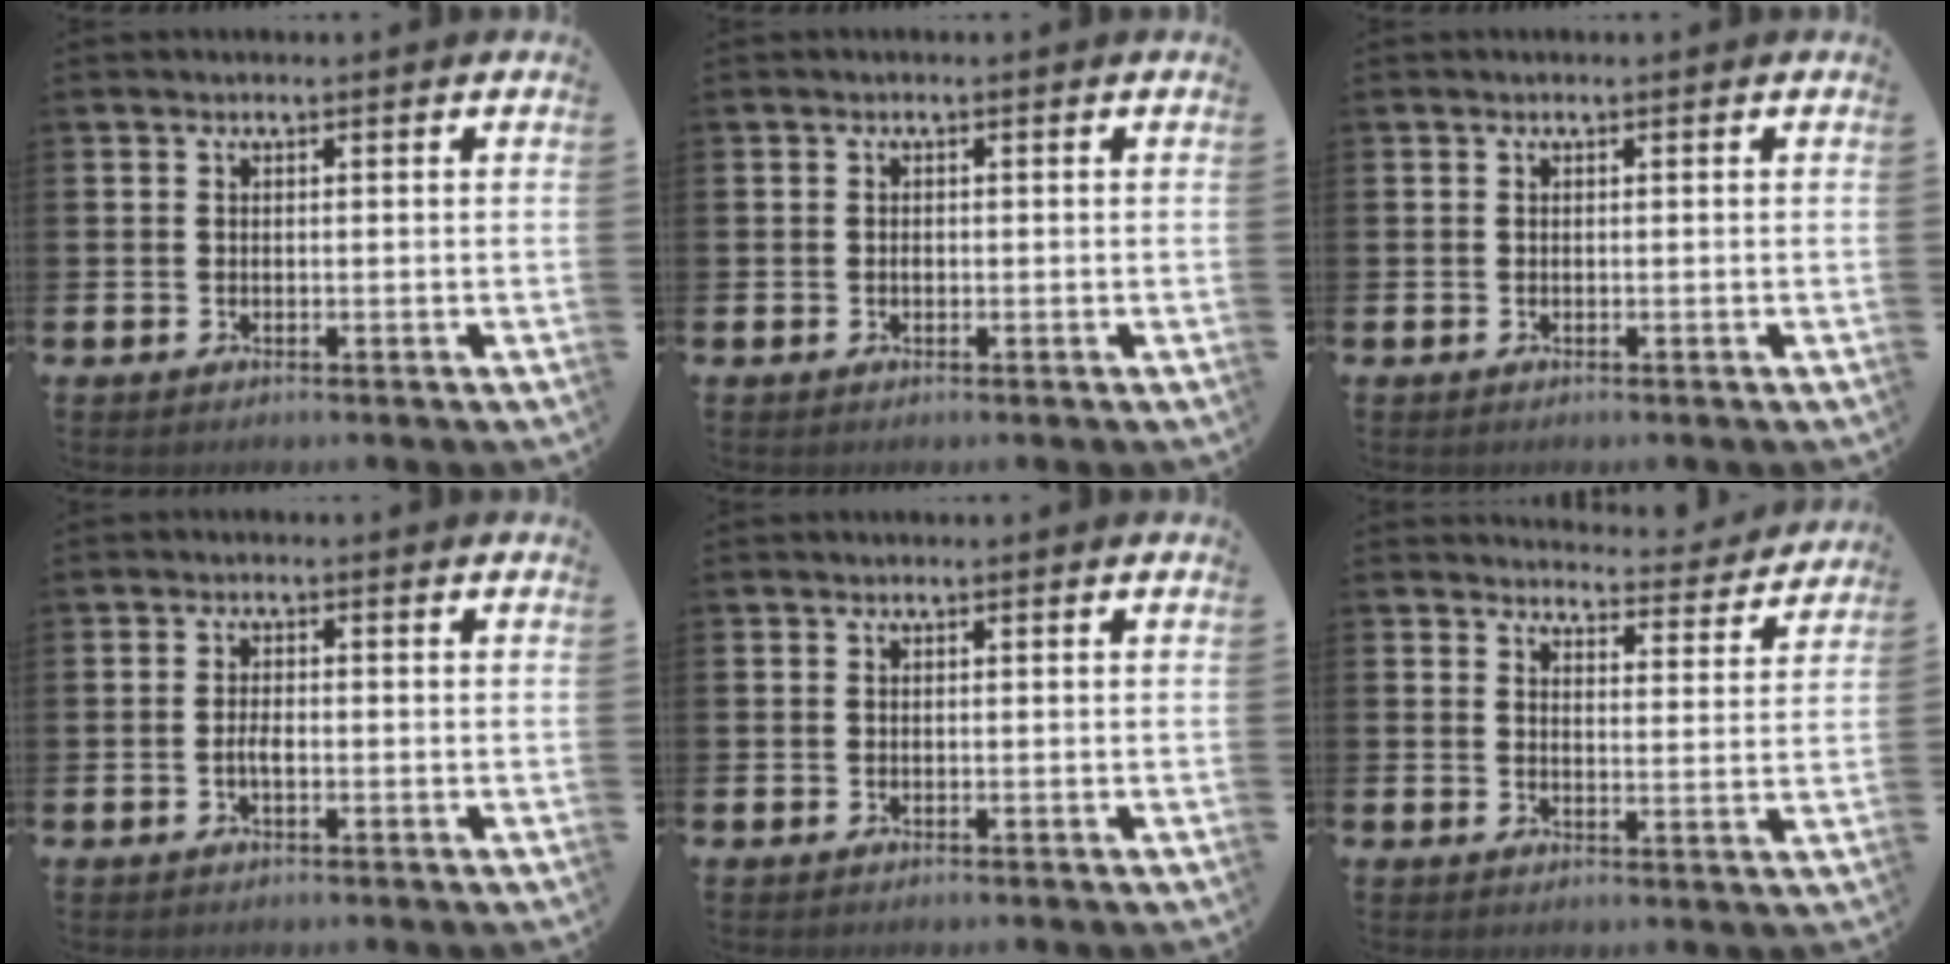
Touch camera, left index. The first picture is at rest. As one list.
[{"total": 0.5, "force": [-0.1, 0.4, 0.4], "torque": [-0.003, -0.001, -0.004]}, {"total": 0.0}, {"total": 1.8, "force": [-0.5, 0.8, 1.6], "torque": [-0.024, -0.001, -0.011]}, {"total": 0.0}, {"total": 3.9, "force": [3.9, 0.6, 0.3], "torque": [-0.008, -0.034, 0.064]}]